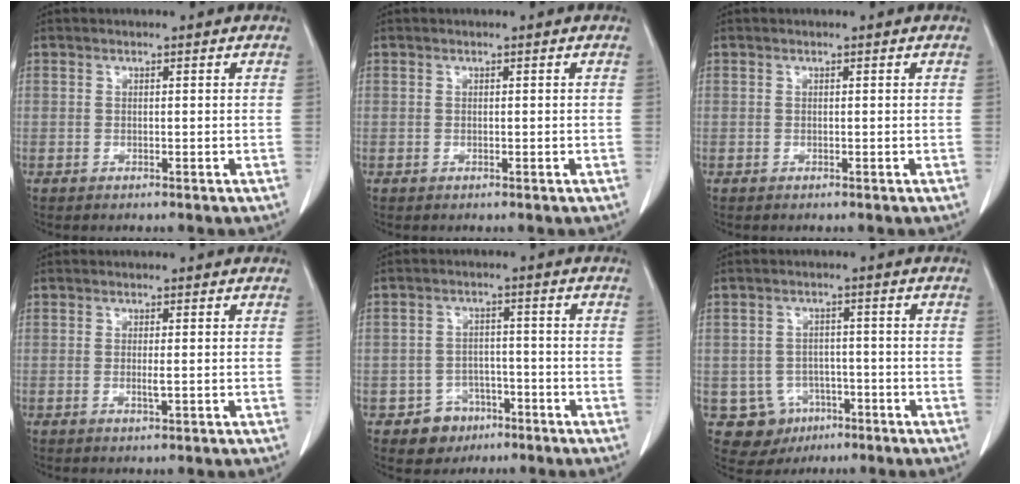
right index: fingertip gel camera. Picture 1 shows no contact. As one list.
[{"total": 0.0}, {"total": 0.0}, {"total": 1.4, "force": [-0.2, 0.1, 1.3], "torque": [-0.027, -0.004, -0.003]}, {"total": 5.3, "force": [-2.9, 4.4, 0.6], "torque": [-0.007, 0.014, -0.037]}, {"total": 7.2, "force": [-2.7, 6.5, 1.0], "torque": [-0.022, 0.010, -0.029]}]